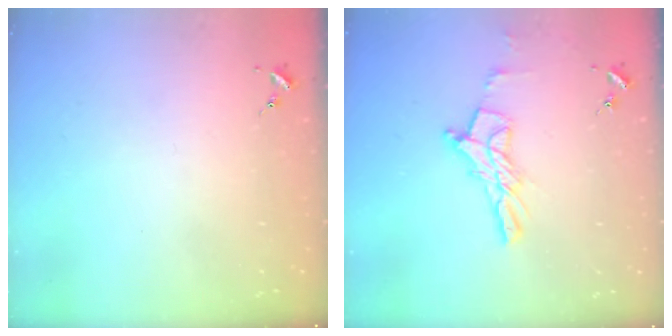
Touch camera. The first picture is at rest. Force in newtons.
{"total": 11.4, "press": 11.4, "slide": 0.9}